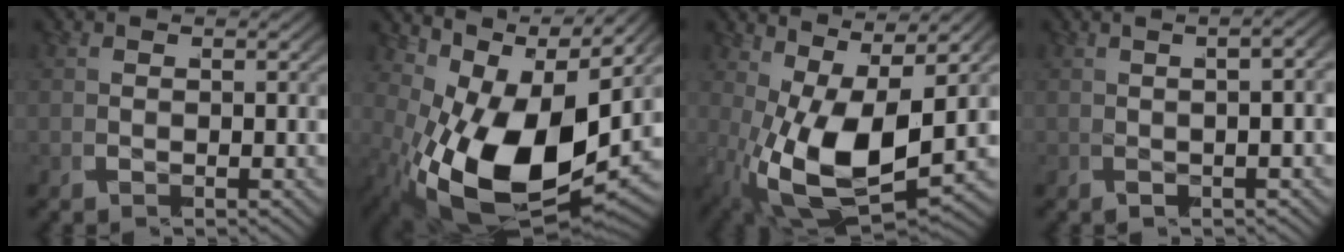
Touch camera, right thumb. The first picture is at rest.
{"total": 15.8, "force": [-0.7, 9.6, 12.5], "torque": [-0.255, -0.065, 0.012]}
{"total": 10.6, "force": [-0.2, 6.0, 8.7], "torque": [-0.189, -0.051, 0.021]}
{"total": 6.7, "force": [2.0, 3.5, 5.3], "torque": [-0.053, 0.031, 0.011]}